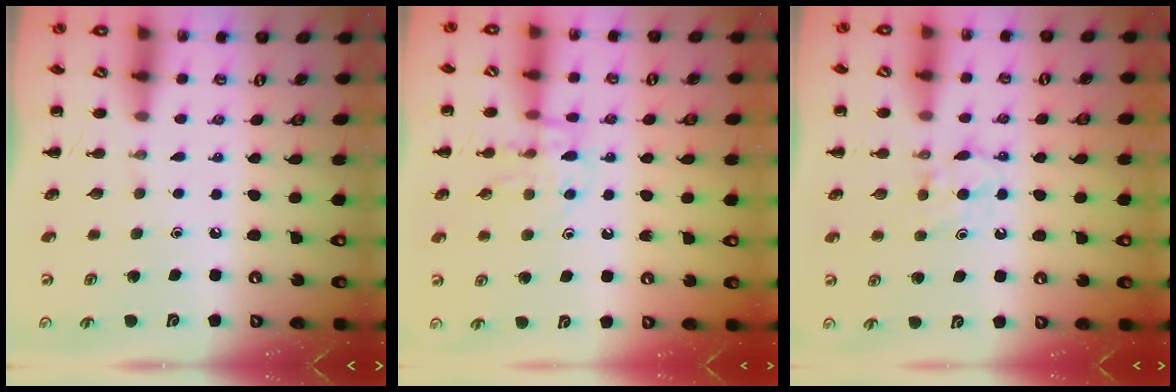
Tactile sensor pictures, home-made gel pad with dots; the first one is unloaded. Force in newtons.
{"total": 11.0, "press": 10.9, "slide": 1.0}
{"total": 5.6, "press": 5.3, "slide": 1.6}